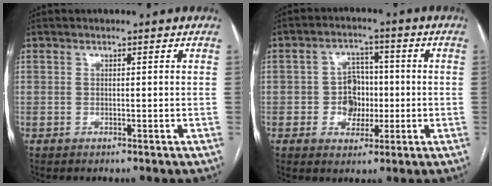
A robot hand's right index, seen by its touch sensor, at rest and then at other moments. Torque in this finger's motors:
{"motor_torque": [0.48, -0.11, 0.33, 0.05]}